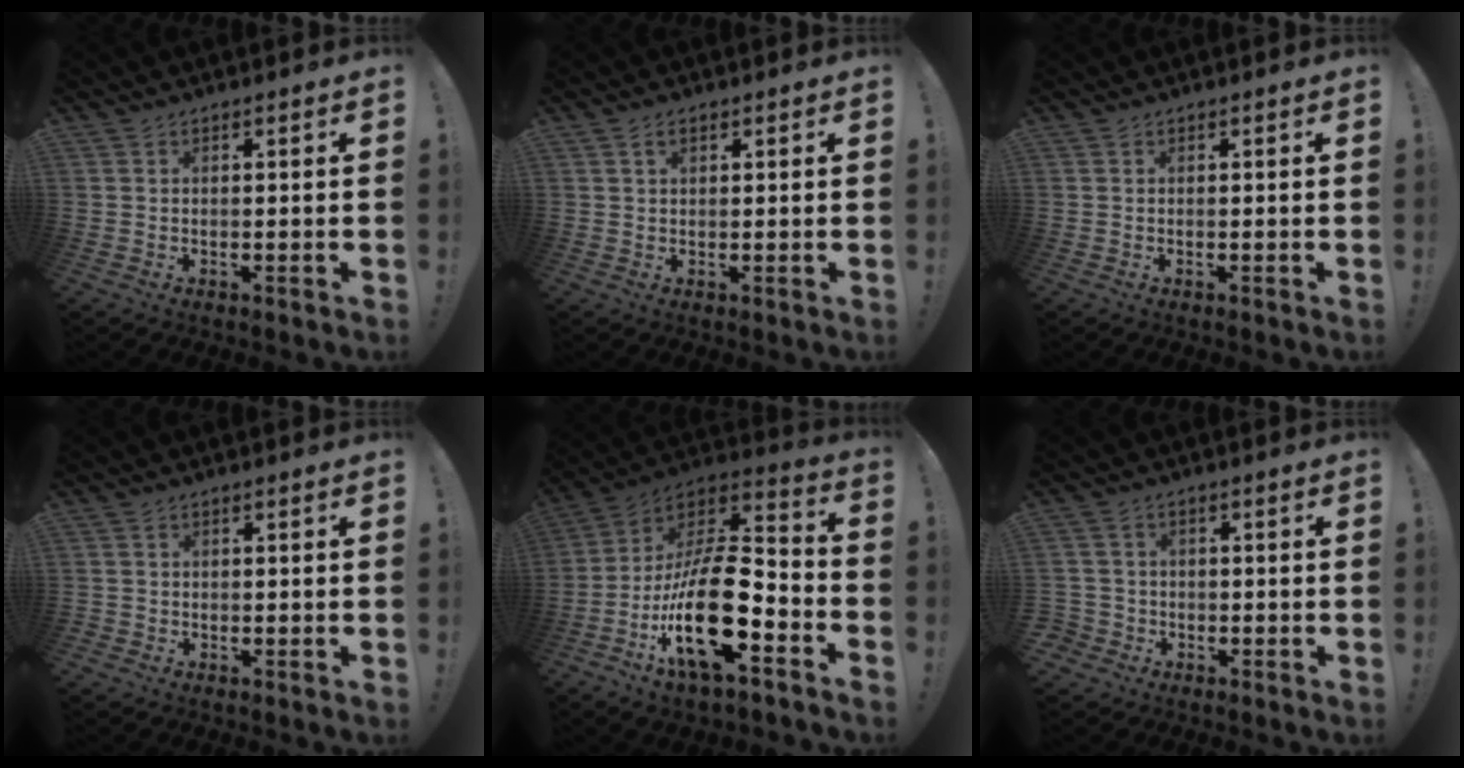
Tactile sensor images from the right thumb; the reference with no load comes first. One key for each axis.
{"total": 2.2, "fx": 1.2, "fy": 1.3, "fz": 1.3, "tx": -0.017, "ty": -0.001, "tz": 0.019}
{"total": 0.0}
{"total": 1.2, "fx": -0.7, "fy": 0.9, "fz": 0.2, "tx": -0.009, "ty": 0.005, "tz": -0.011}
{"total": 24.3, "fx": -7.7, "fy": 9.5, "fz": 21.0, "tx": -0.391, "ty": 0.034, "tz": -0.124}
{"total": 3.5, "fx": -1.1, "fy": 3.2, "fz": 0.9, "tx": -0.033, "ty": 0.009, "tz": -0.018}